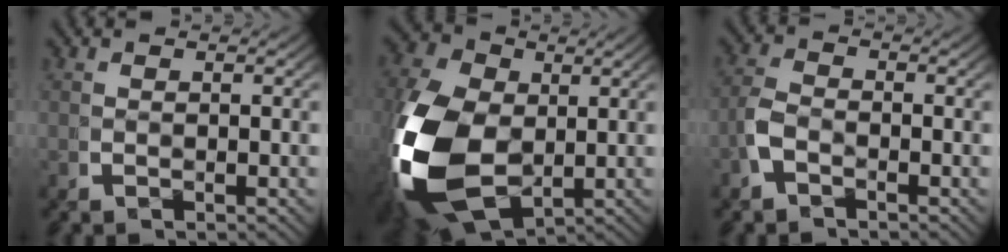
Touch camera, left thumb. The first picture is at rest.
{"total": 15.1, "force": [-1.6, 10.5, 10.8], "torque": [-0.267, -0.055, -0.001]}
{"total": 2.4, "force": [-1.2, 1.8, 1.1], "torque": [-0.034, -0.009, -0.025]}